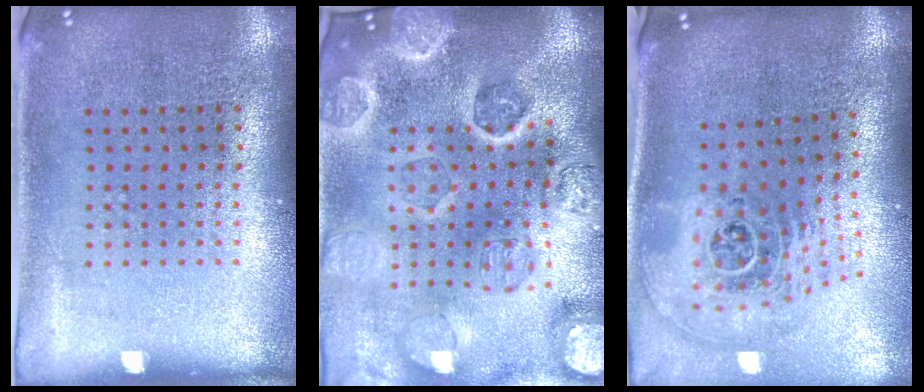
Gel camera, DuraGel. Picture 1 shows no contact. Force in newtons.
{"total": 5.0, "press": 4.4, "slide": 2.4}
{"total": 2.8, "press": 1.9, "slide": 2.1}